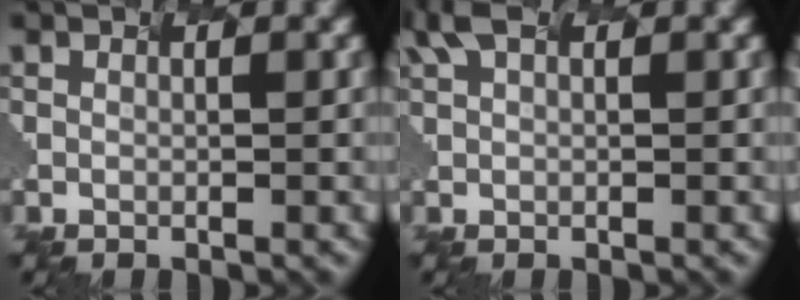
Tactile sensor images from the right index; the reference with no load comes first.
{"total": 1.3, "force": [0.9, -0.1, 0.9], "torque": [-0.032, 0.006, 0.037]}